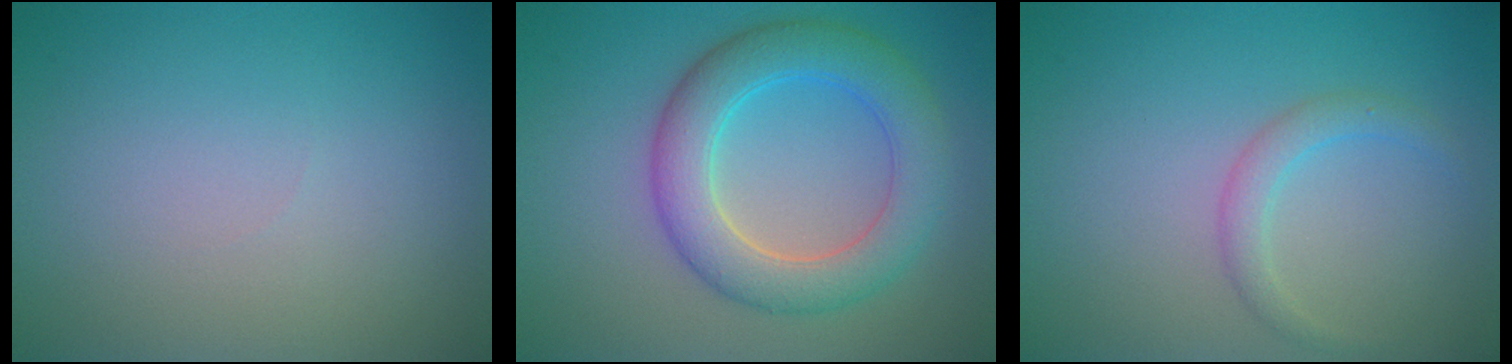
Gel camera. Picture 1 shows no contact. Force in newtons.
{"total": 6.1, "press": 6.1, "slide": 0.2}
{"total": 1.7, "press": 1.7, "slide": 0.0}